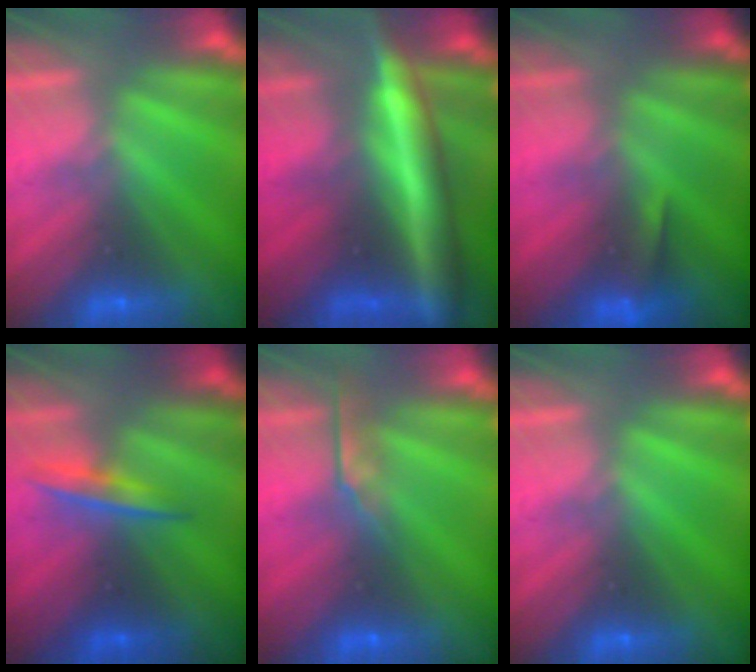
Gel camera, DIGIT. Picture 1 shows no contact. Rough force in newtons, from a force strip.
{"total": 9.4}
{"total": 4.8}
{"total": 1.4}
{"total": 2.8}
{"total": 0.0}